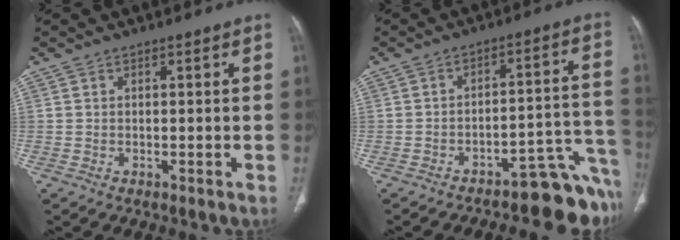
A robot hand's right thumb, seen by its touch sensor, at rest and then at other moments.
{"total": 13.1, "force": [-11.1, 3.4, 6.1], "torque": [-0.011, 0.108, -0.147]}